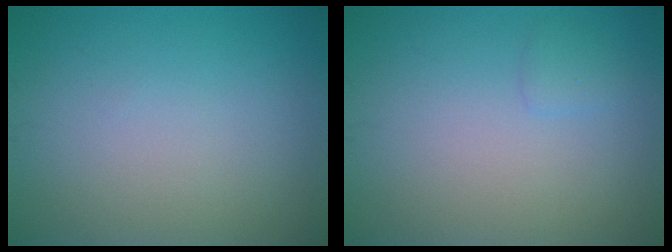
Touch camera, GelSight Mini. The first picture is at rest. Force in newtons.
{"total": 0.8, "press": 0.8, "slide": 0.1}